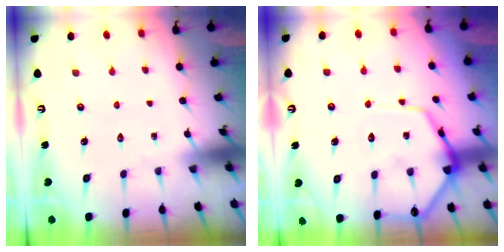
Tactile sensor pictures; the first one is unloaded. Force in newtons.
{"total": 10.4, "press": 10.4, "slide": 1.1}